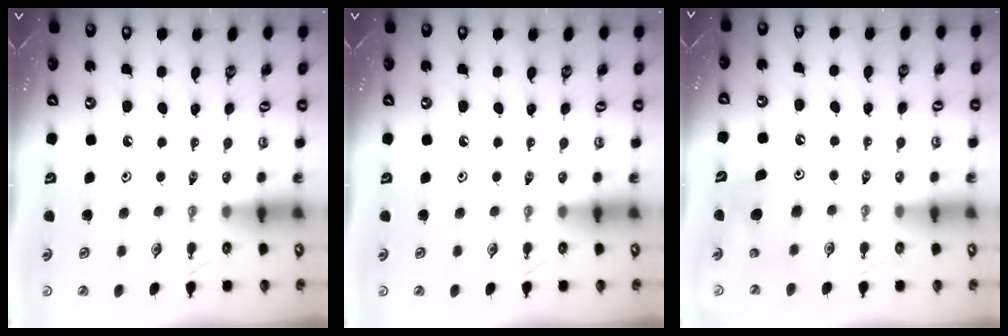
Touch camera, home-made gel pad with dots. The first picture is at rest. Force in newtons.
{"total": 0.0}
{"total": 6.0, "press": 6.0, "slide": 0.3}